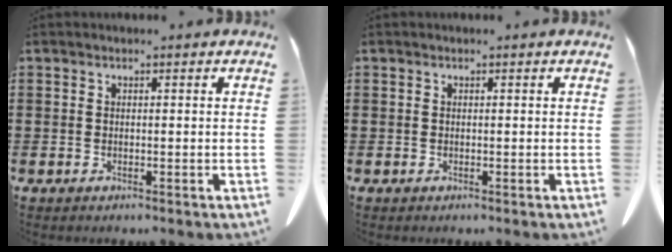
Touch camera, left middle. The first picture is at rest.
{"total": 0.0}